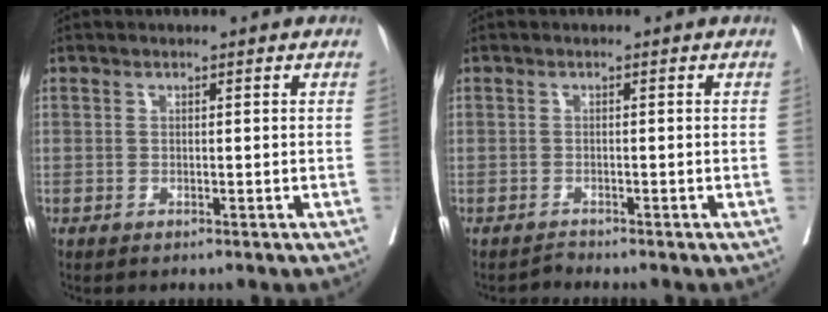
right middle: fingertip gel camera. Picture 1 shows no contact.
{"total": 0.8, "force": [-0.7, -0.2, -0.3], "torque": [0.007, -0.007, -0.010]}